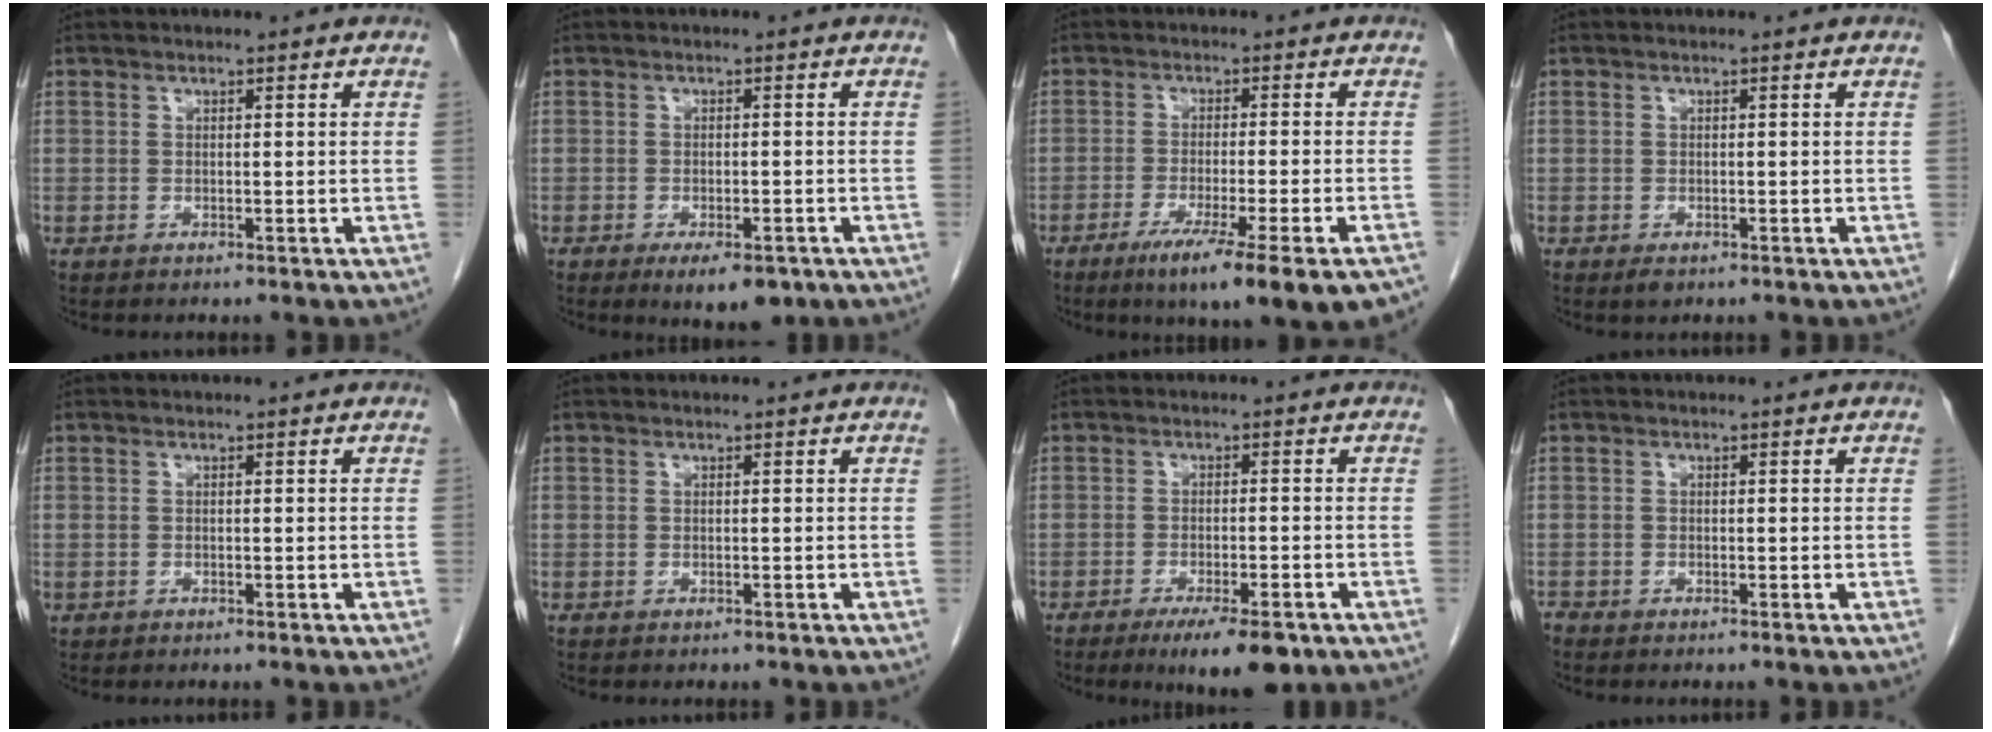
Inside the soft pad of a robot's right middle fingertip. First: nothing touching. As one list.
[{"total": 5.8, "force": [-3.5, 2.2, 4.0], "torque": [-0.052, -0.006, -0.044]}, {"total": 14.6, "force": [-10.0, 0.3, 10.6], "torque": [-0.117, -0.033, -0.147]}, {"total": 1.0, "force": [-0.6, 0.5, 0.6], "torque": [-0.010, -0.001, -0.004]}, {"total": 0.0}, {"total": 0.0}, {"total": 7.7, "force": [-5.0, 1.7, 5.6], "torque": [-0.081, -0.012, -0.073]}, {"total": 0.6, "force": [-0.6, 0.2, 0.0], "torque": [-0.004, -0.002, -0.015]}]